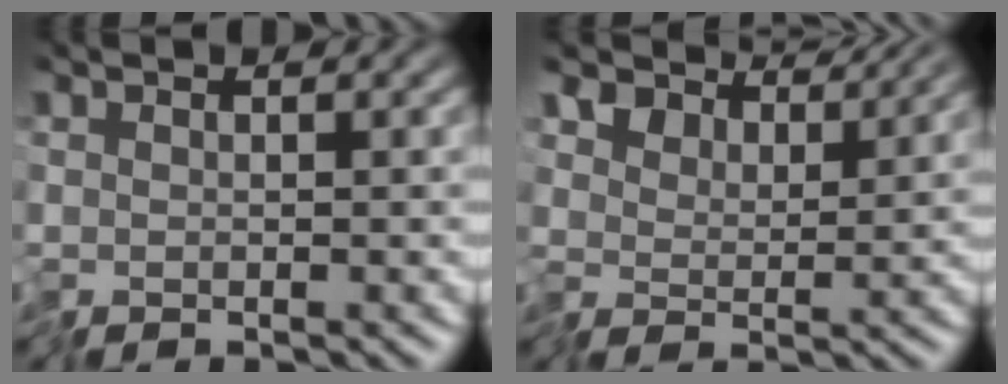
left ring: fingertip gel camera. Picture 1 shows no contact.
{"total": 3.5, "force": [3.3, 1.1, 0.5], "torque": [-0.020, 0.000, 0.048]}